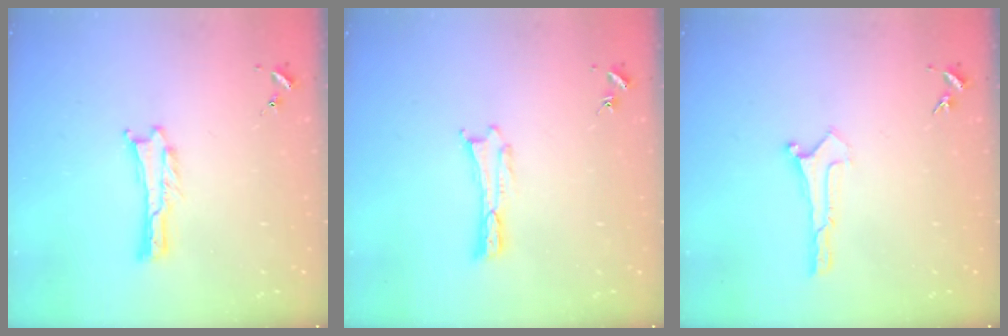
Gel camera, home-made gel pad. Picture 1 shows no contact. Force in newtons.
{"total": 0.0}
{"total": 0.0}